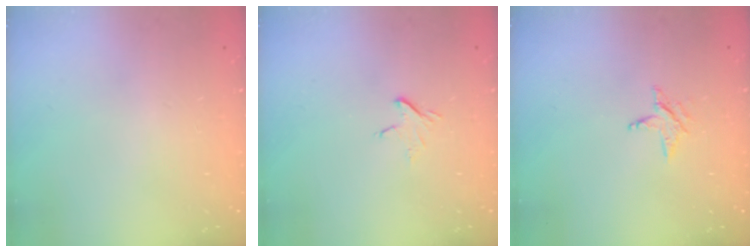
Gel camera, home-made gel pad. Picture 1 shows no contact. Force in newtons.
{"total": 3.4, "press": 3.4, "slide": 0.3}
{"total": 3.3, "press": 3.3, "slide": 0.4}